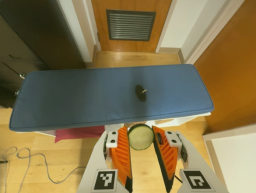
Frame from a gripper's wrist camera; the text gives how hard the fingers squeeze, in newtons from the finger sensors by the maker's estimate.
{"total": 7.7, "left": 7.6, "right": 7.8}